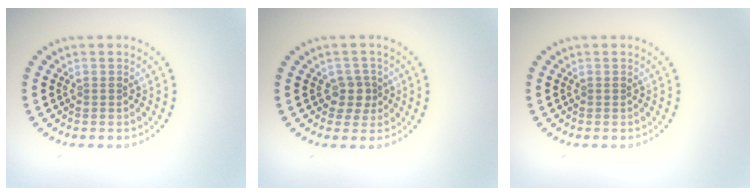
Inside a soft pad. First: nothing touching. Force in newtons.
{"total": 1.9, "press": 1.7, "slide": 1.0}
{"total": 0.0}